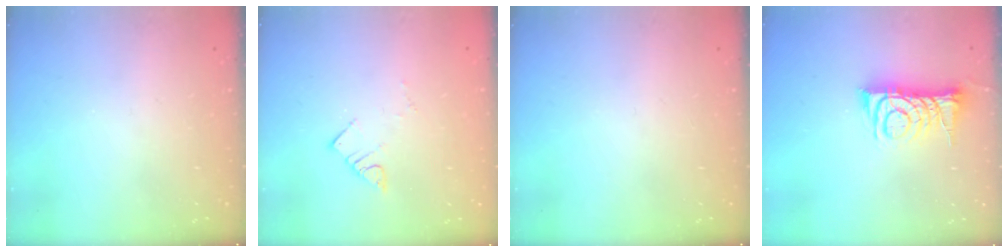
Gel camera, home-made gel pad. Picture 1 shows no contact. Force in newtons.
{"total": 3.9, "press": 3.9, "slide": 0.2}
{"total": 0.0}
{"total": 10.2, "press": 10.2, "slide": 0.6}